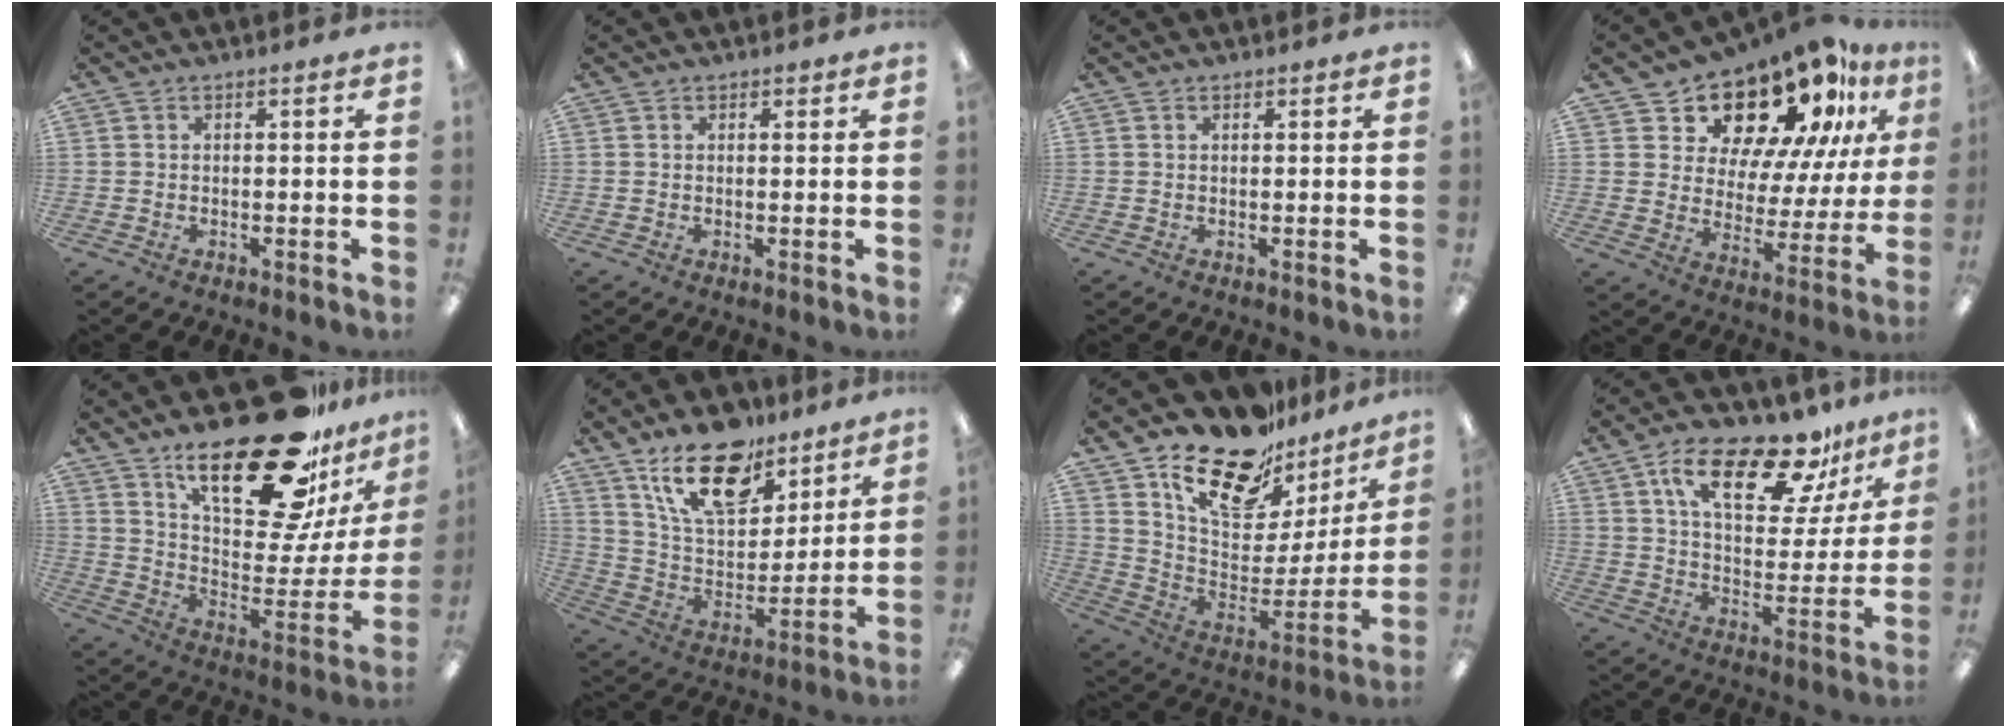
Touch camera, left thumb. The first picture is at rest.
{"total": 0.8, "force": [0.5, 0.6, 0.1], "torque": [0.006, 0.000, 0.008]}
{"total": 0.5, "force": [0.4, 0.3, 0.1], "torque": [-0.002, 0.002, 0.007]}
{"total": 18.0, "force": [14.7, 7.4, 7.2], "torque": [-0.124, -0.120, 0.251]}
{"total": 30.0, "force": [19.1, 11.1, 20.3], "torque": [-0.292, -0.121, 0.319]}
{"total": 19.2, "force": [12.9, 9.8, 10.3], "torque": [-0.180, -0.063, 0.231]}
{"total": 21.9, "force": [16.5, 10.3, 9.9], "torque": [-0.167, -0.104, 0.293]}
{"total": 20.3, "force": [13.2, 8.3, 12.9], "torque": [-0.215, -0.062, 0.220]}